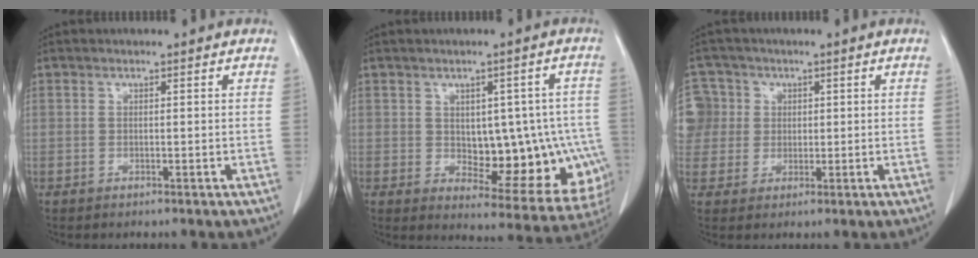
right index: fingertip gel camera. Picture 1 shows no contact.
{"total": 14.9, "force": [-1.5, 7.9, 12.6], "torque": [-0.126, 0.019, 0.005]}
{"total": 8.8, "force": [1.9, 8.6, 0.5], "torque": [-0.024, 0.038, 0.050]}